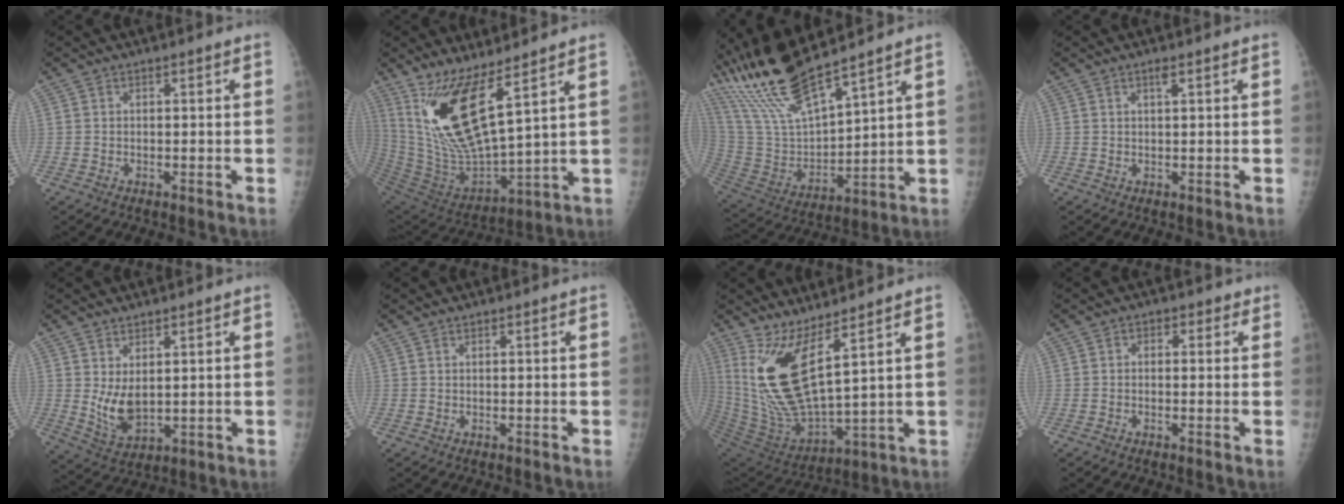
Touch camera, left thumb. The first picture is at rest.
{"total": 16.8, "force": [9.4, 4.1, 13.3], "torque": [-0.257, -0.066, 0.203]}
{"total": 17.0, "force": [14.2, 2.1, 9.1], "torque": [-0.178, -0.063, 0.297]}
{"total": 0.8, "force": [0.5, 0.1, 0.6], "torque": [-0.010, -0.001, 0.011]}
{"total": 6.1, "force": [1.2, 3.3, 5.0], "torque": [-0.086, -0.020, 0.038]}
{"total": 0.0}
{"total": 14.6, "force": [7.5, 3.4, 12.0], "torque": [-0.243, -0.071, 0.171]}
{"total": 1.9, "force": [0.5, 1.5, 1.2], "torque": [0.001, 0.006, -0.005]}